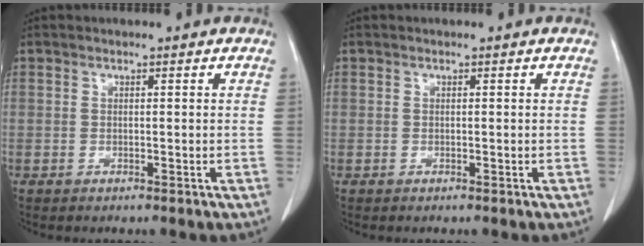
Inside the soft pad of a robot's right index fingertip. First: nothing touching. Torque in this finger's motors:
{"motor_torque": [-0.03, 0.03, -0.05, 0.00]}